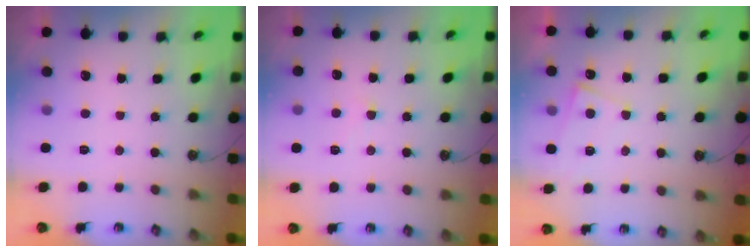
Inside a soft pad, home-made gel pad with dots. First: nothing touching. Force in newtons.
{"total": 0.5, "press": 0.3, "slide": 0.4}
{"total": 4.2, "press": 4.2, "slide": 0.4}